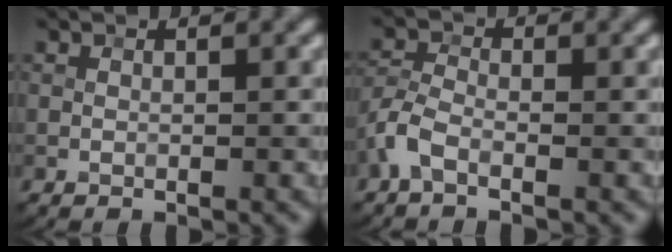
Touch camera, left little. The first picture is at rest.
{"total": 2.5, "force": [-1.6, 1.1, 1.6], "torque": [-0.042, 0.008, -0.046]}